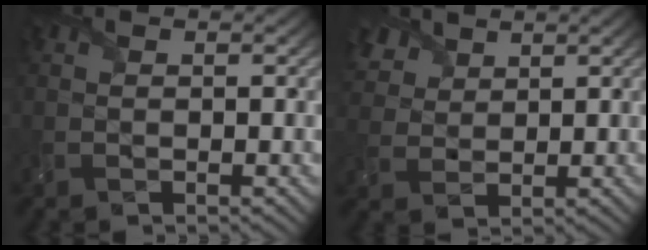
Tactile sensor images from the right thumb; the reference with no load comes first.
{"total": 5.6, "force": [3.7, 3.5, 2.4], "torque": [-0.080, 0.011, 0.071]}